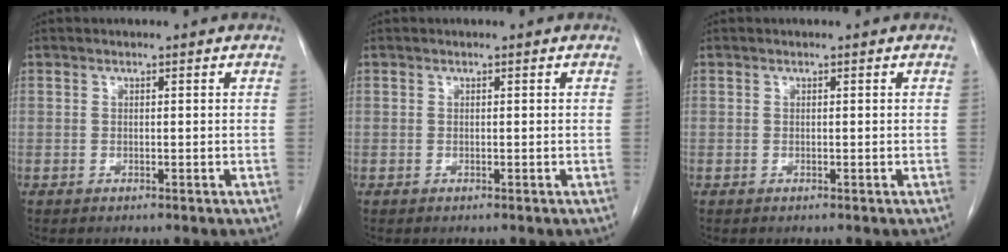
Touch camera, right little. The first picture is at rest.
{"total": 0.0}
{"total": 0.0}